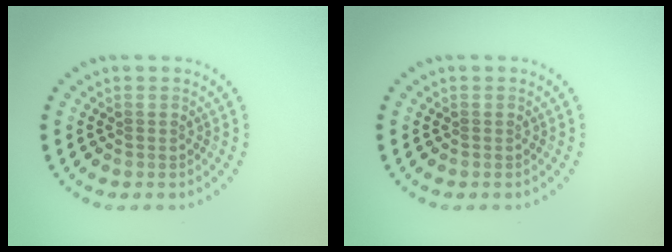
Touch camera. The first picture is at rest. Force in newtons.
{"total": 0.0}